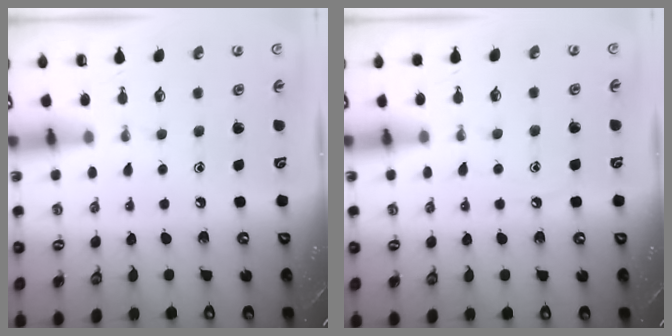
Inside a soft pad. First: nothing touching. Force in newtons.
{"total": 6.6, "press": 6.5, "slide": 0.9}